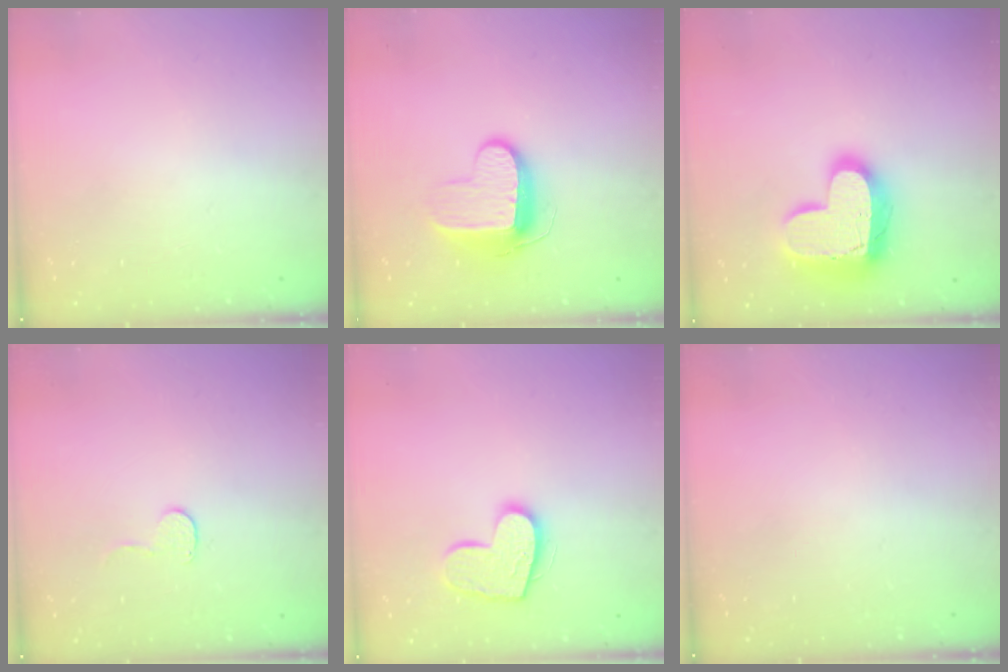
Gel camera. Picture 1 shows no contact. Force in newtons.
{"total": 10.3, "press": 10.3, "slide": 1.0}
{"total": 17.8, "press": 17.8, "slide": 1.5}
{"total": 4.6, "press": 4.6, "slide": 0.4}
{"total": 13.3, "press": 13.3, "slide": 0.9}
{"total": 0.0}